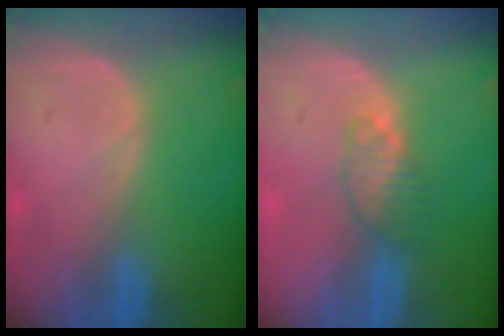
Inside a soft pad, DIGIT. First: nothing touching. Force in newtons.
{"total": 3.4, "press": 3.2, "slide": 0.9}